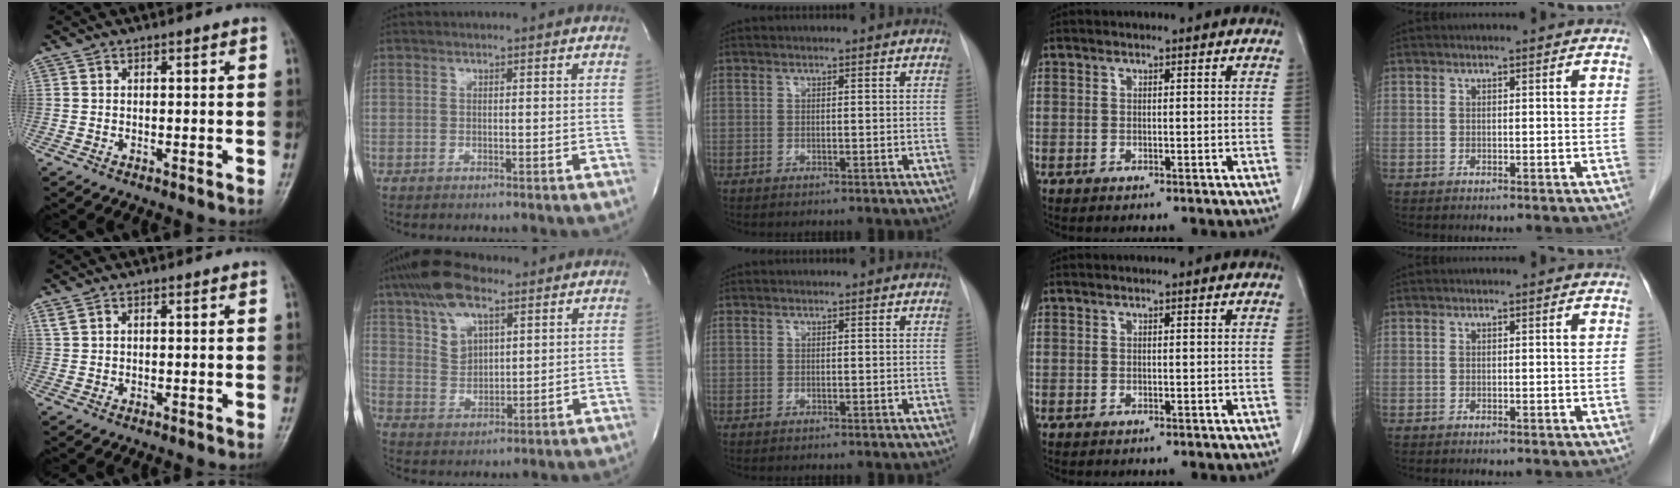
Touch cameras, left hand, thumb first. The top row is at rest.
{"thumb": {"total": 1.4, "force": [0.6, 0.7, 1.1], "torque": [-0.030, 0.015, 0.020]}, "index": {"total": 10.5, "force": [6.6, 4.5, 6.8], "torque": [-0.134, 0.018, 0.126]}}